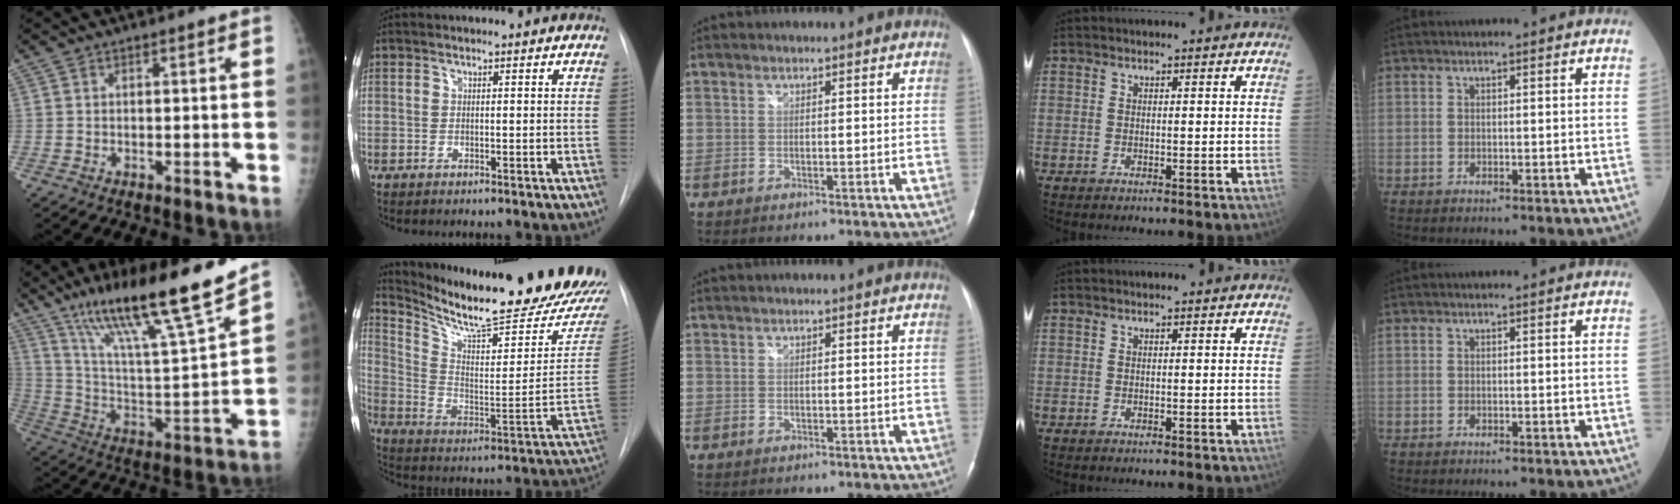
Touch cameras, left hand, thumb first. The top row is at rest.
{"thumb": {"total": 23.3, "force": [16.6, 1.9, 16.3], "torque": [-0.252, -0.067, 0.291]}, "index": {"total": 25.2, "force": [22.8, 1.2, 10.7], "torque": [-0.178, -0.096, 0.321]}}